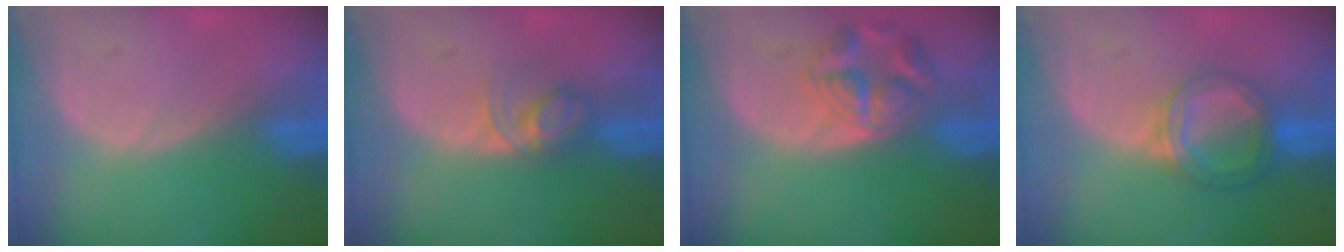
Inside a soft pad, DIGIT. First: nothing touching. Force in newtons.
{"total": 3.9, "press": 3.8, "slide": 0.5}
{"total": 5.6, "press": 5.6, "slide": 0.2}
{"total": 5.4, "press": 5.2, "slide": 1.7}